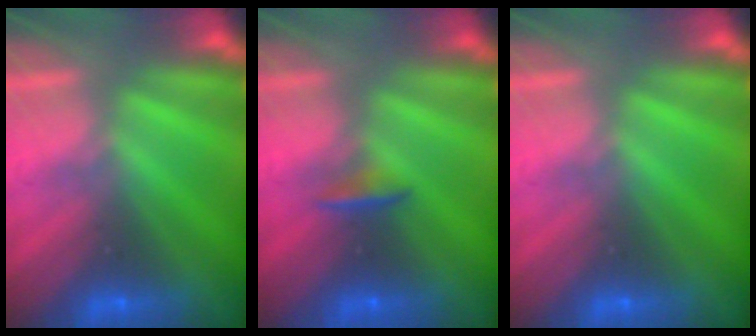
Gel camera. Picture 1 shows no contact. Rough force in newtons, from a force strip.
{"total": 1.5}
{"total": 0.0}